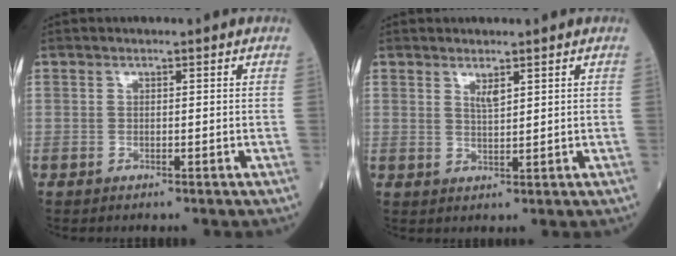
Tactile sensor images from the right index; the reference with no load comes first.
{"total": 2.1, "force": [1.4, 0.2, 1.6], "torque": [-0.034, -0.006, 0.029]}